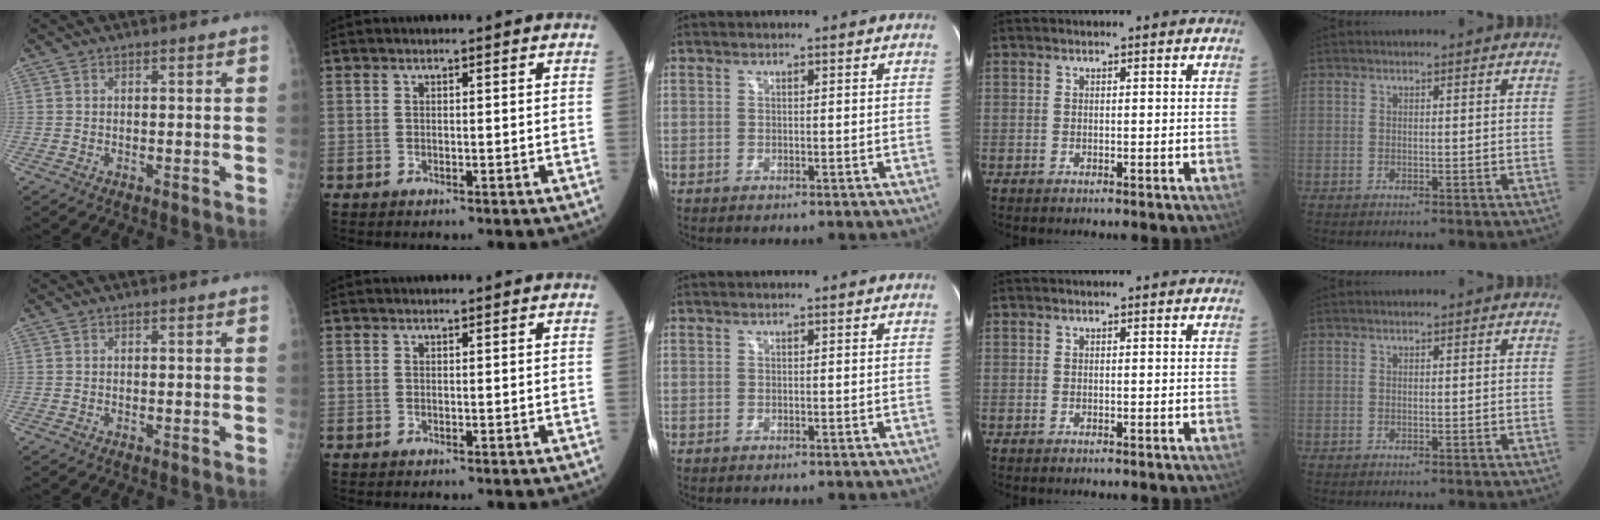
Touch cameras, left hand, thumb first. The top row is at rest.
{}